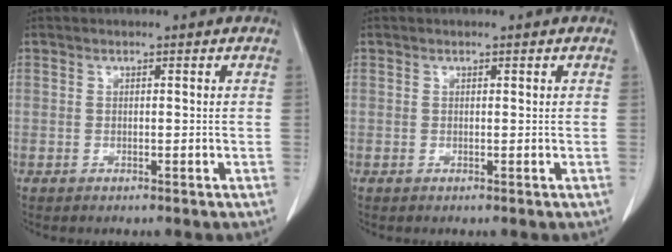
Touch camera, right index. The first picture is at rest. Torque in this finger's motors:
{"motor_torque": [-0.09, 0.17, 0.00, -0.01]}